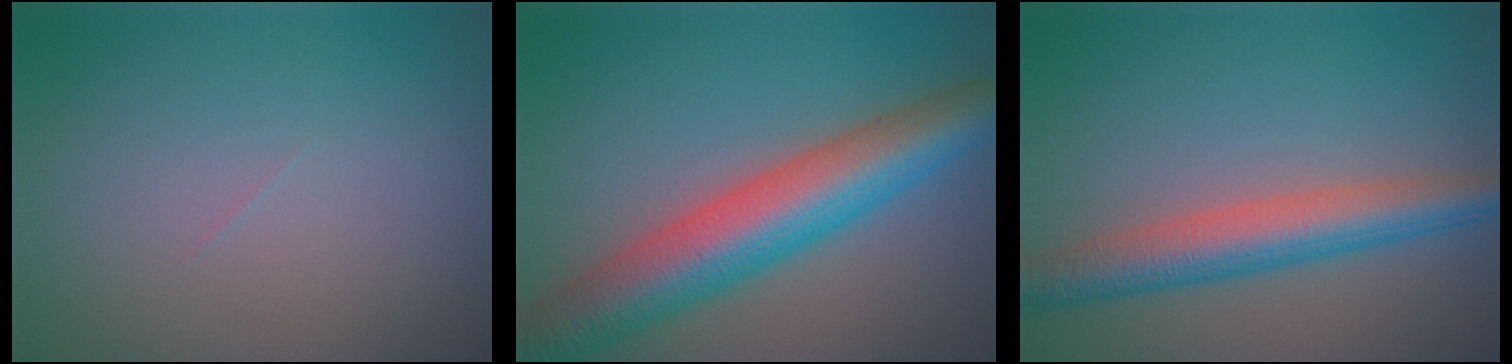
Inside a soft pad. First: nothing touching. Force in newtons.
{"total": 9.3, "press": 9.3, "slide": 0.4}
{"total": 5.6, "press": 5.6, "slide": 0.1}